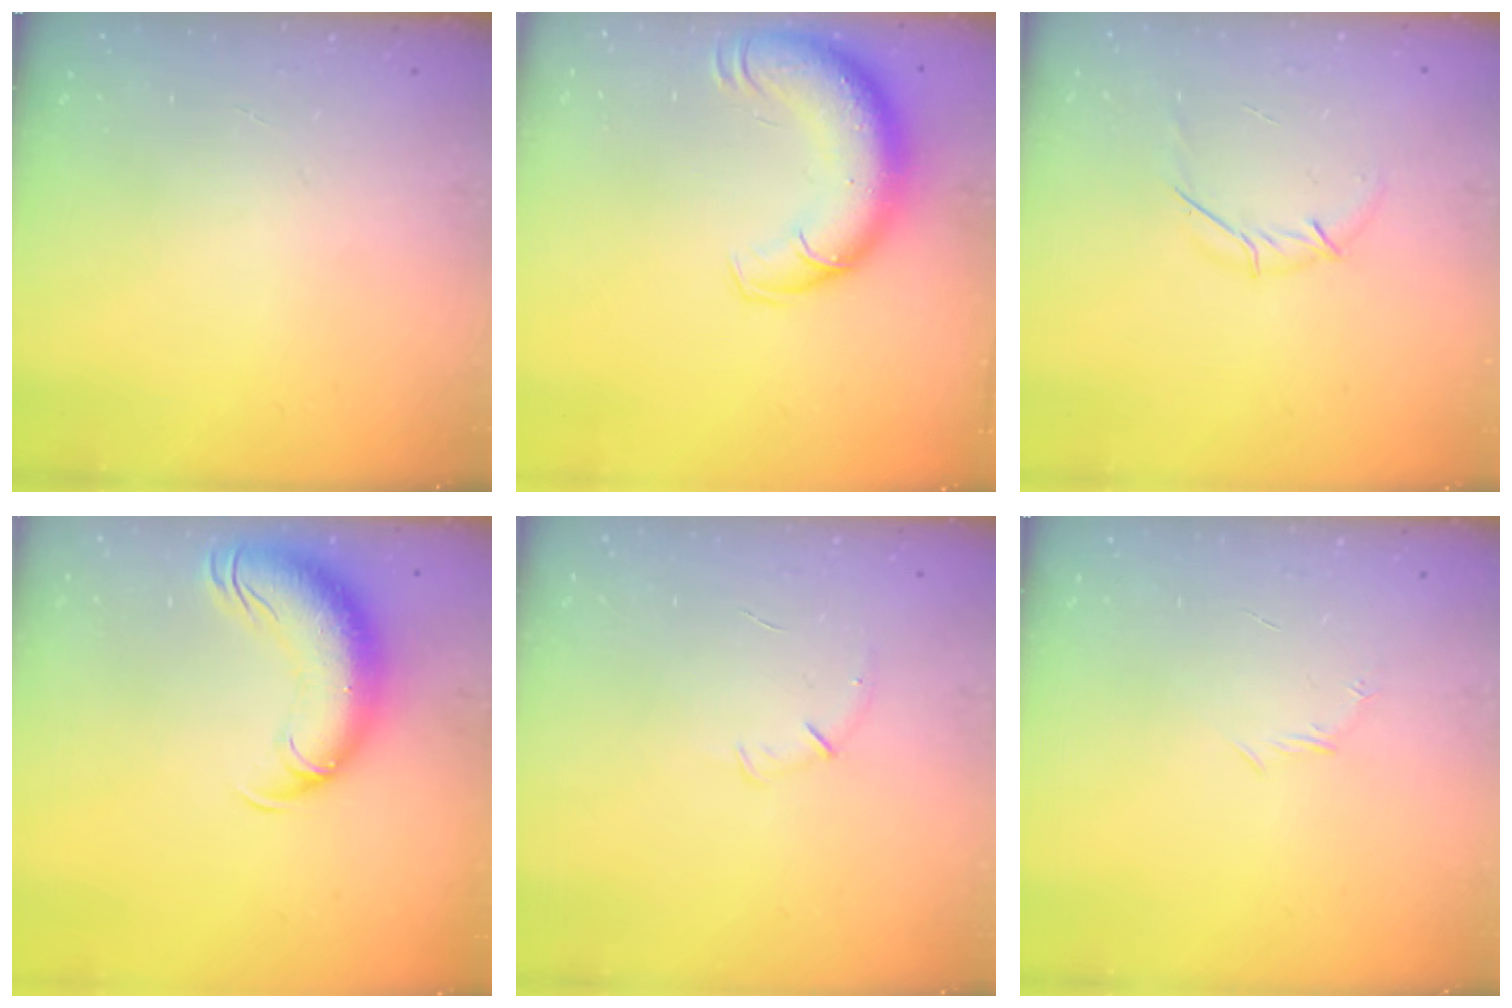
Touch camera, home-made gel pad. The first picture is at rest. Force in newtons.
{"total": 14.3, "press": 13.9, "slide": 3.3}
{"total": 3.9, "press": 3.8, "slide": 0.8}
{"total": 13.8, "press": 13.4, "slide": 3.2}
{"total": 5.6, "press": 5.4, "slide": 1.6}
{"total": 3.4, "press": 3.3, "slide": 0.9}